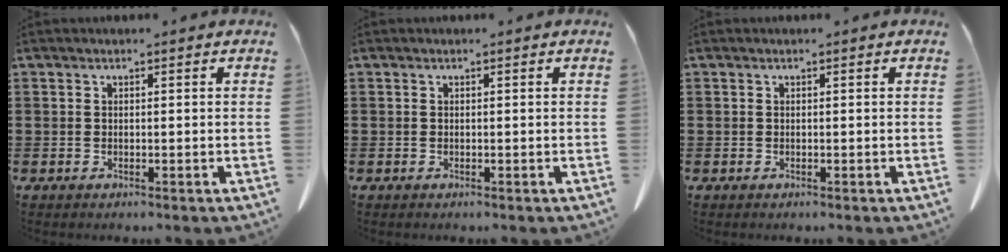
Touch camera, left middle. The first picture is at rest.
{"total": 0.0}
{"total": 0.0}